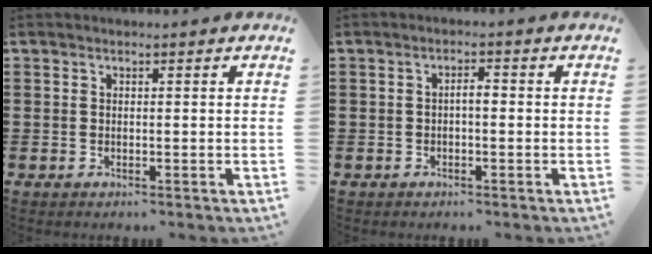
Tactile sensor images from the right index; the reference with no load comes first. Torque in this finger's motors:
{"motor_torque": [0.58, -0.33, 0.01, 0.06]}